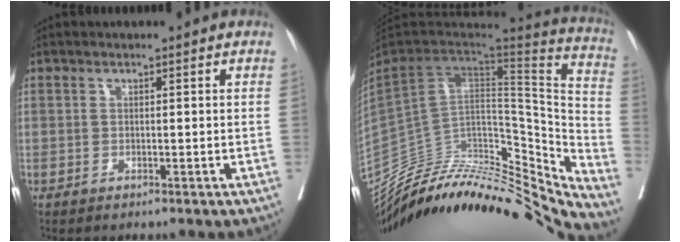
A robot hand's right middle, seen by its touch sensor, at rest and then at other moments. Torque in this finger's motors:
{"motor_torque": [-0.67, -1.47, -0.06, 0.00]}